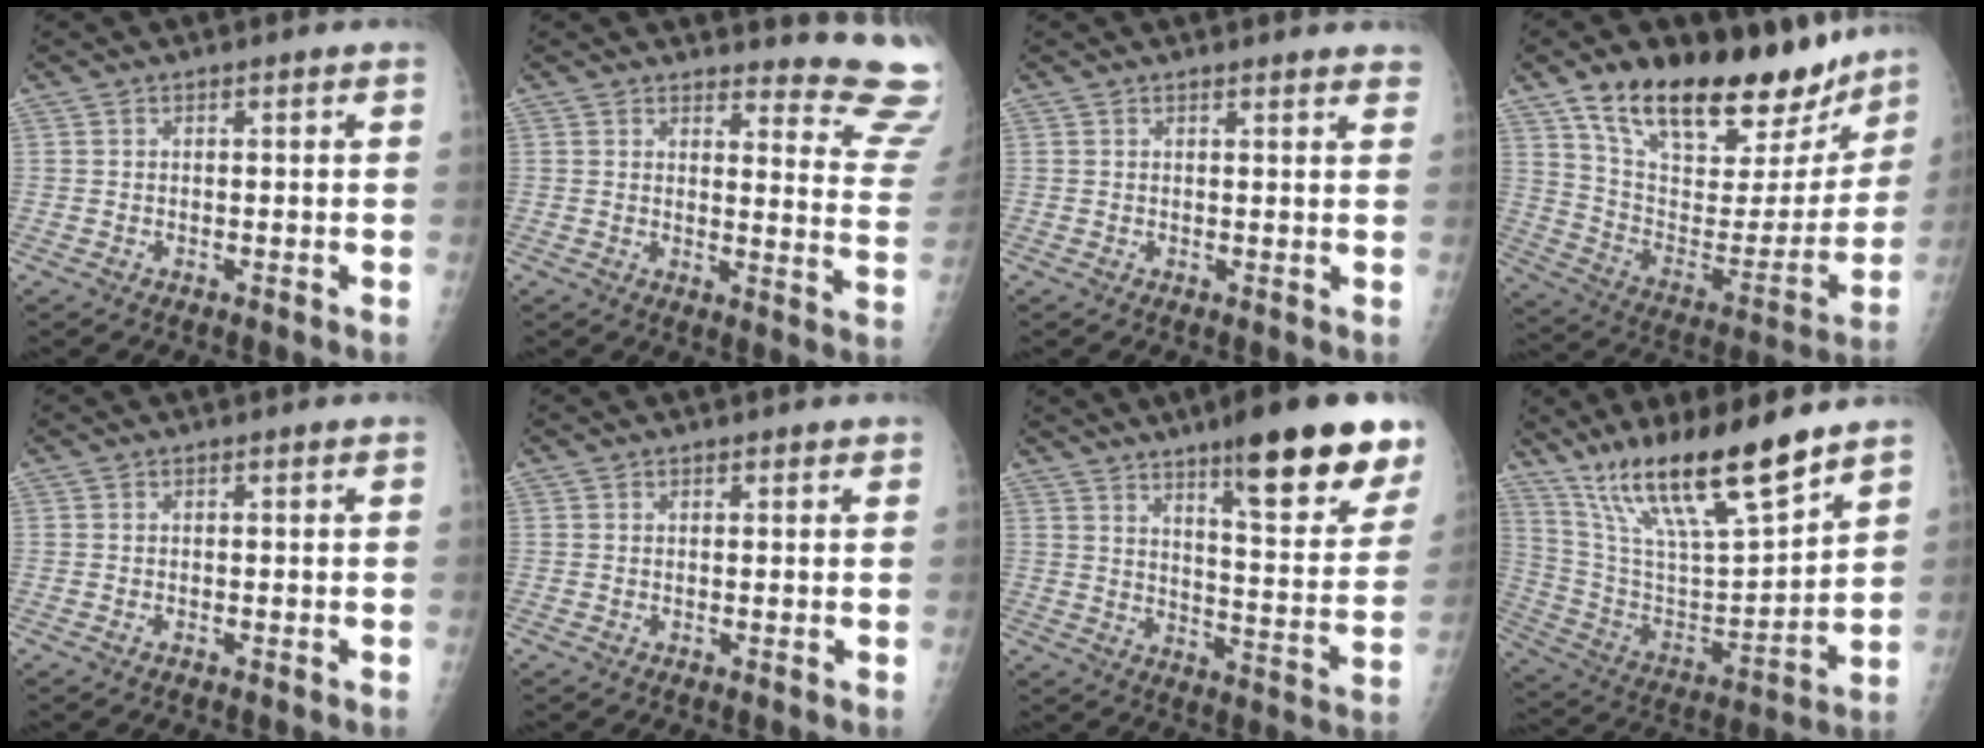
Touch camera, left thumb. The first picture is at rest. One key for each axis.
{"total": 14.8, "fx": 14.3, "fy": 2.4, "fz": 2.8, "tx": 0.005, "ty": -0.166, "tz": 0.132}
{"total": 3.6, "fx": 3.4, "fy": 0.7, "fz": 1.0, "tx": 0.001, "ty": -0.013, "tz": 0.026}
{"total": 28.9, "fx": 20.6, "fy": 12.2, "fz": 16.2, "tx": -0.215, "ty": -0.064, "tz": 0.329}
{"total": 0.0}
{"total": 0.6, "fx": 0.5, "fy": 0.3, "fz": 0.0, "tx": 0.000, "ty": -0.004, "tz": 0.005}
{"total": 21.2, "fx": 13.3, "fy": 4.5, "fz": 15.9, "tx": -0.183, "ty": -0.064, "tz": 0.191}
{"total": 21.1, "fx": 15.5, "fy": 3.8, "fz": 13.9, "tx": -0.226, "ty": -0.067, "tz": 0.288}